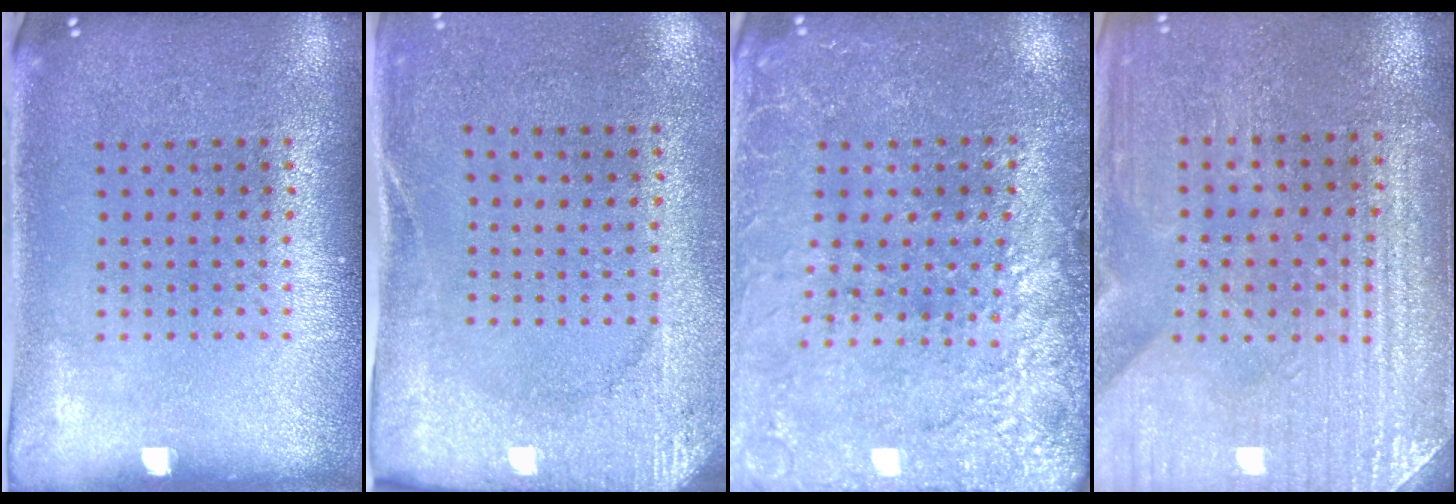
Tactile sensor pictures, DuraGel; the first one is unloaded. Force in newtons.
{"total": 2.6, "press": 2.0, "slide": 1.6}
{"total": 2.8, "press": 2.8, "slide": 0.1}
{"total": 3.2, "press": 3.2, "slide": 0.3}